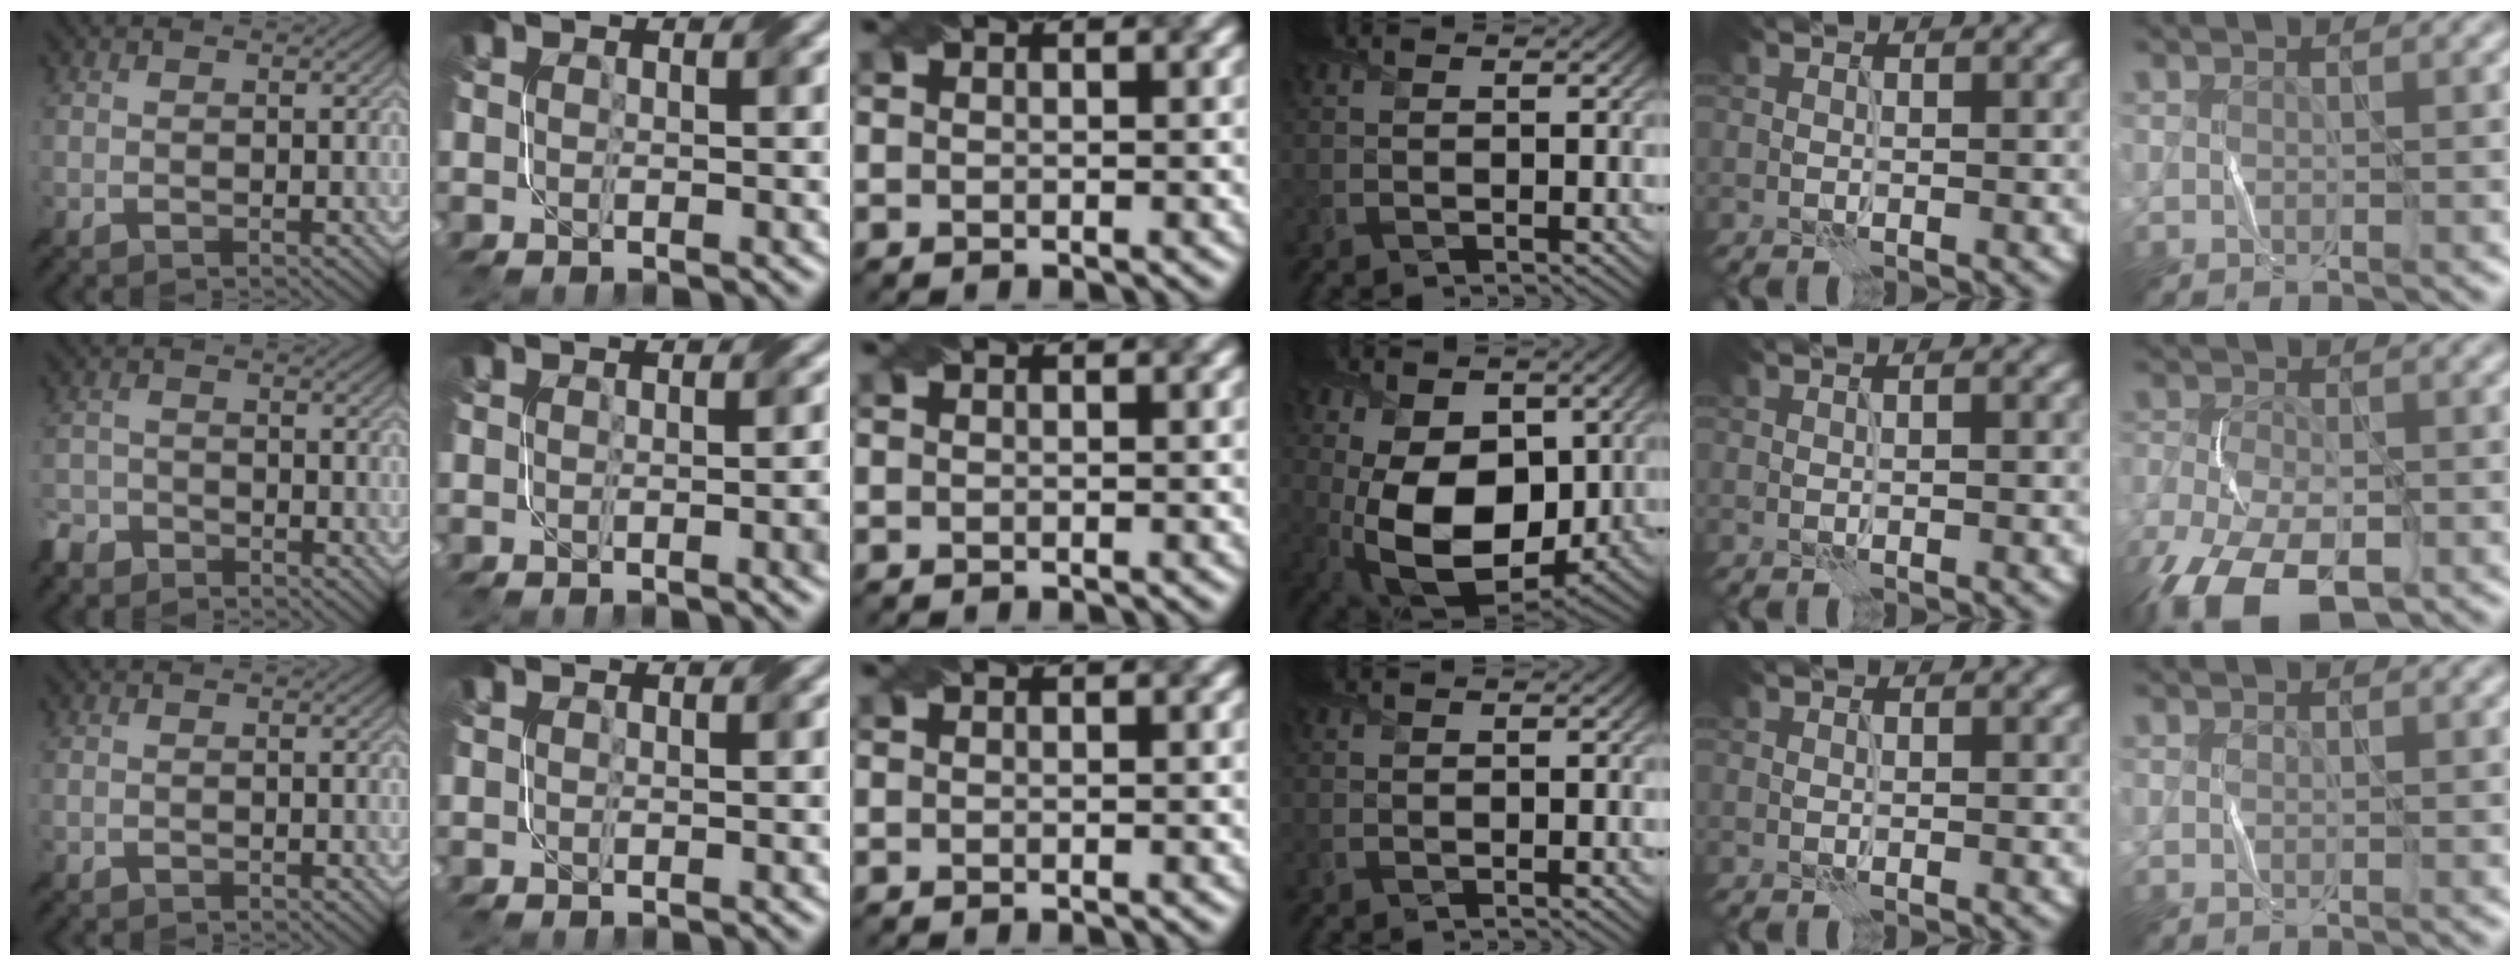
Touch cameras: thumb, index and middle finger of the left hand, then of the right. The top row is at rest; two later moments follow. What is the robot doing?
{"motion": "fold", "object": "bubble wrap"}